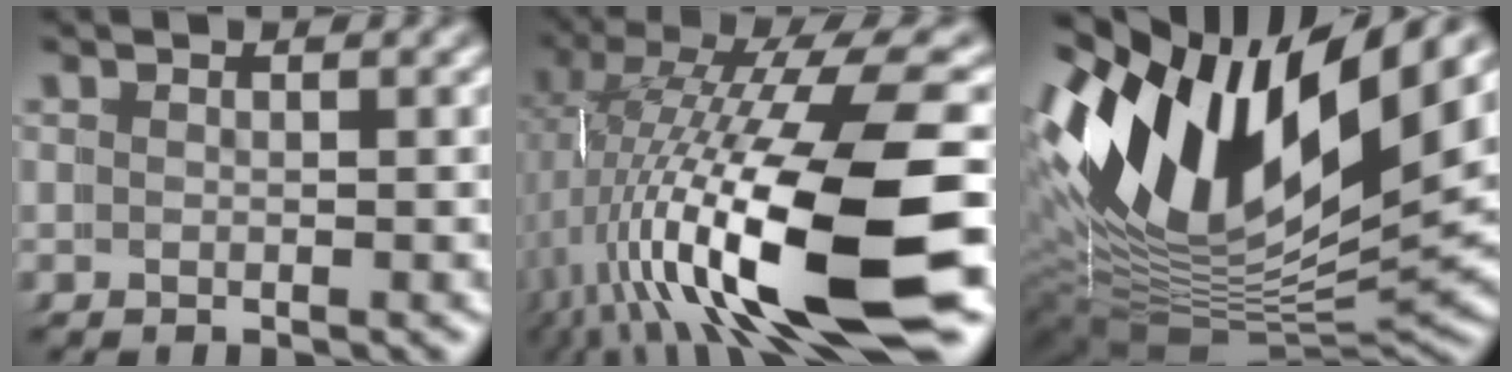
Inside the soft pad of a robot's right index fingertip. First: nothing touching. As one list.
[{"total": 15.8, "force": [-1.4, 6.2, 14.5], "torque": [-0.249, -0.019, -0.005]}, {"total": 17.1, "force": [3.4, 9.8, 13.6], "torque": [-0.249, -0.006, 0.052]}]